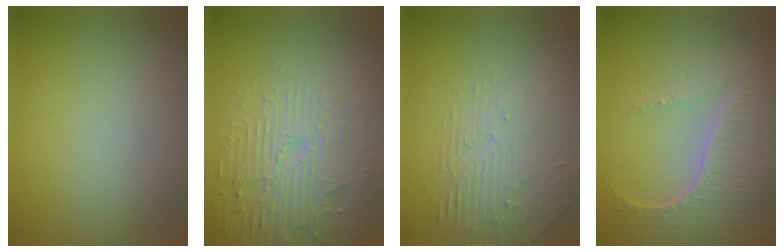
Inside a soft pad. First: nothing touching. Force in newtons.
{"total": 4.9, "press": 4.3, "slide": 2.2}
{"total": 2.8, "press": 2.3, "slide": 1.6}
{"total": 6.6, "press": 5.1, "slide": 4.2}